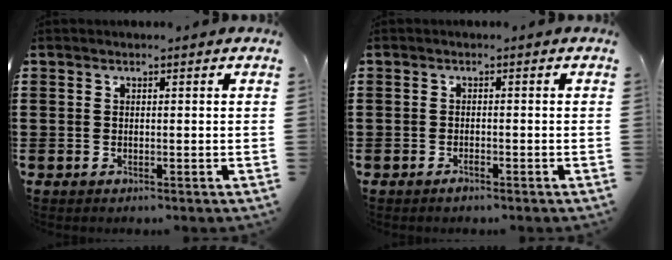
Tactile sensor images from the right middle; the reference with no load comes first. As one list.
[{"total": 0.9, "force": [-0.8, 0.1, 0.5], "torque": [-0.014, -0.006, -0.014]}]